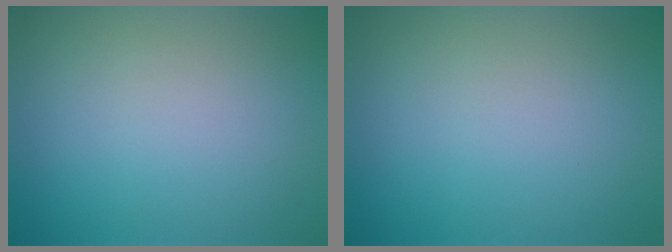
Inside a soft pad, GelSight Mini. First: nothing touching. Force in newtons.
{"total": 0.0}